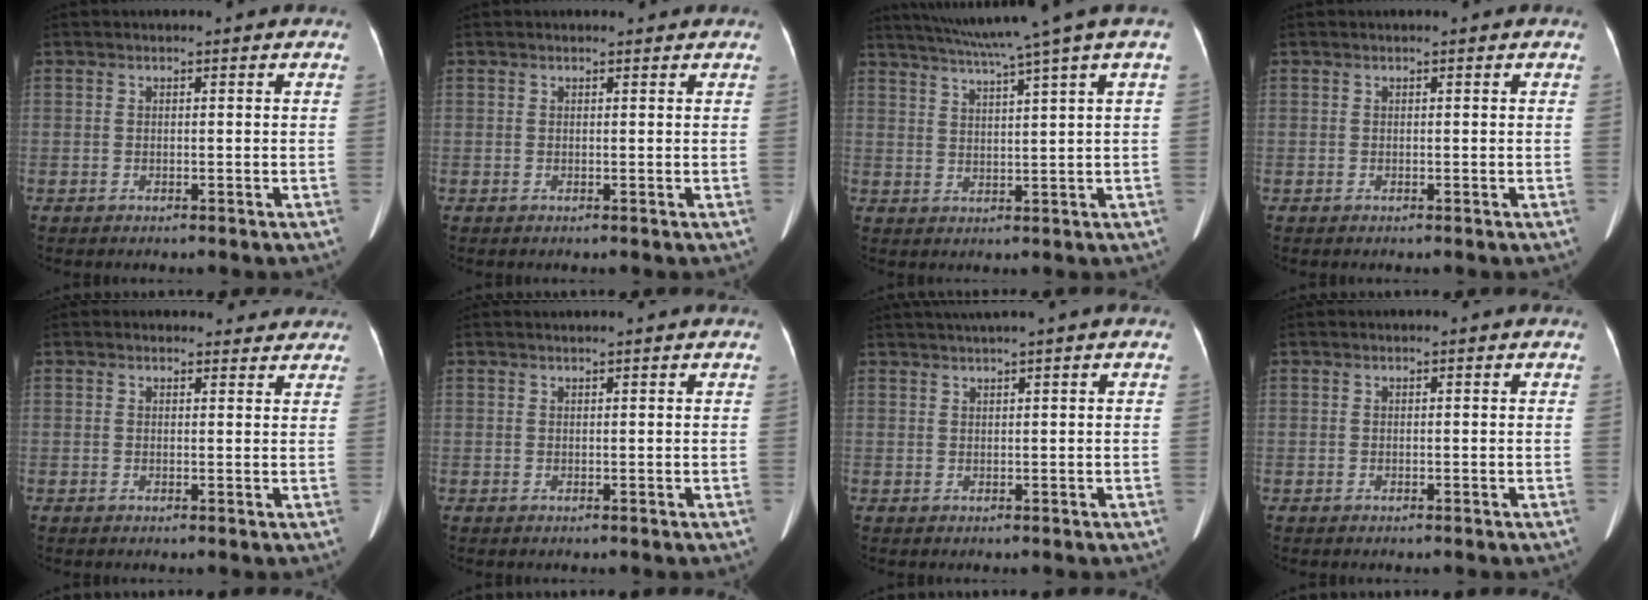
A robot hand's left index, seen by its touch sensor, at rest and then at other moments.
{"total": 0.8, "force": [0.7, 0.3, 0.0], "torque": [-0.007, 0.005, 0.008]}
{"total": 10.6, "force": [7.9, -2.2, 6.8], "torque": [-0.113, 0.008, 0.115]}
{"total": 0.0}
{"total": 3.4, "force": [3.1, 1.4, 0.0], "torque": [0.007, 0.001, 0.023]}
{"total": 1.0, "force": [1.0, -0.2, 0.3], "torque": [-0.005, 0.014, 0.023]}
{"total": 2.7, "force": [1.9, -0.8, 1.7], "torque": [-0.033, 0.014, 0.042]}
{"total": 0.0}